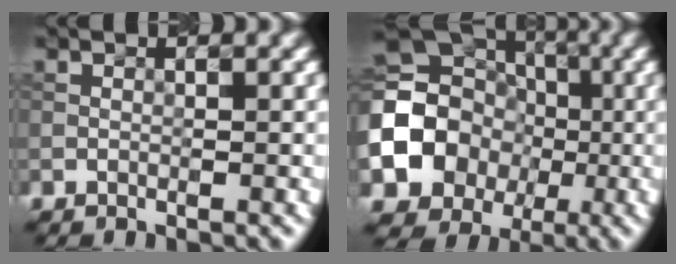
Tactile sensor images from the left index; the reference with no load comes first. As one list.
[{"total": 11.7, "force": [-1.7, 10.2, 5.6], "torque": [-0.109, -0.010, -0.048]}]